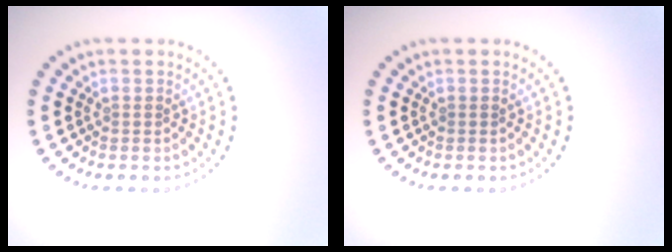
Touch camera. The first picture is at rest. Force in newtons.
{"total": 0.0}